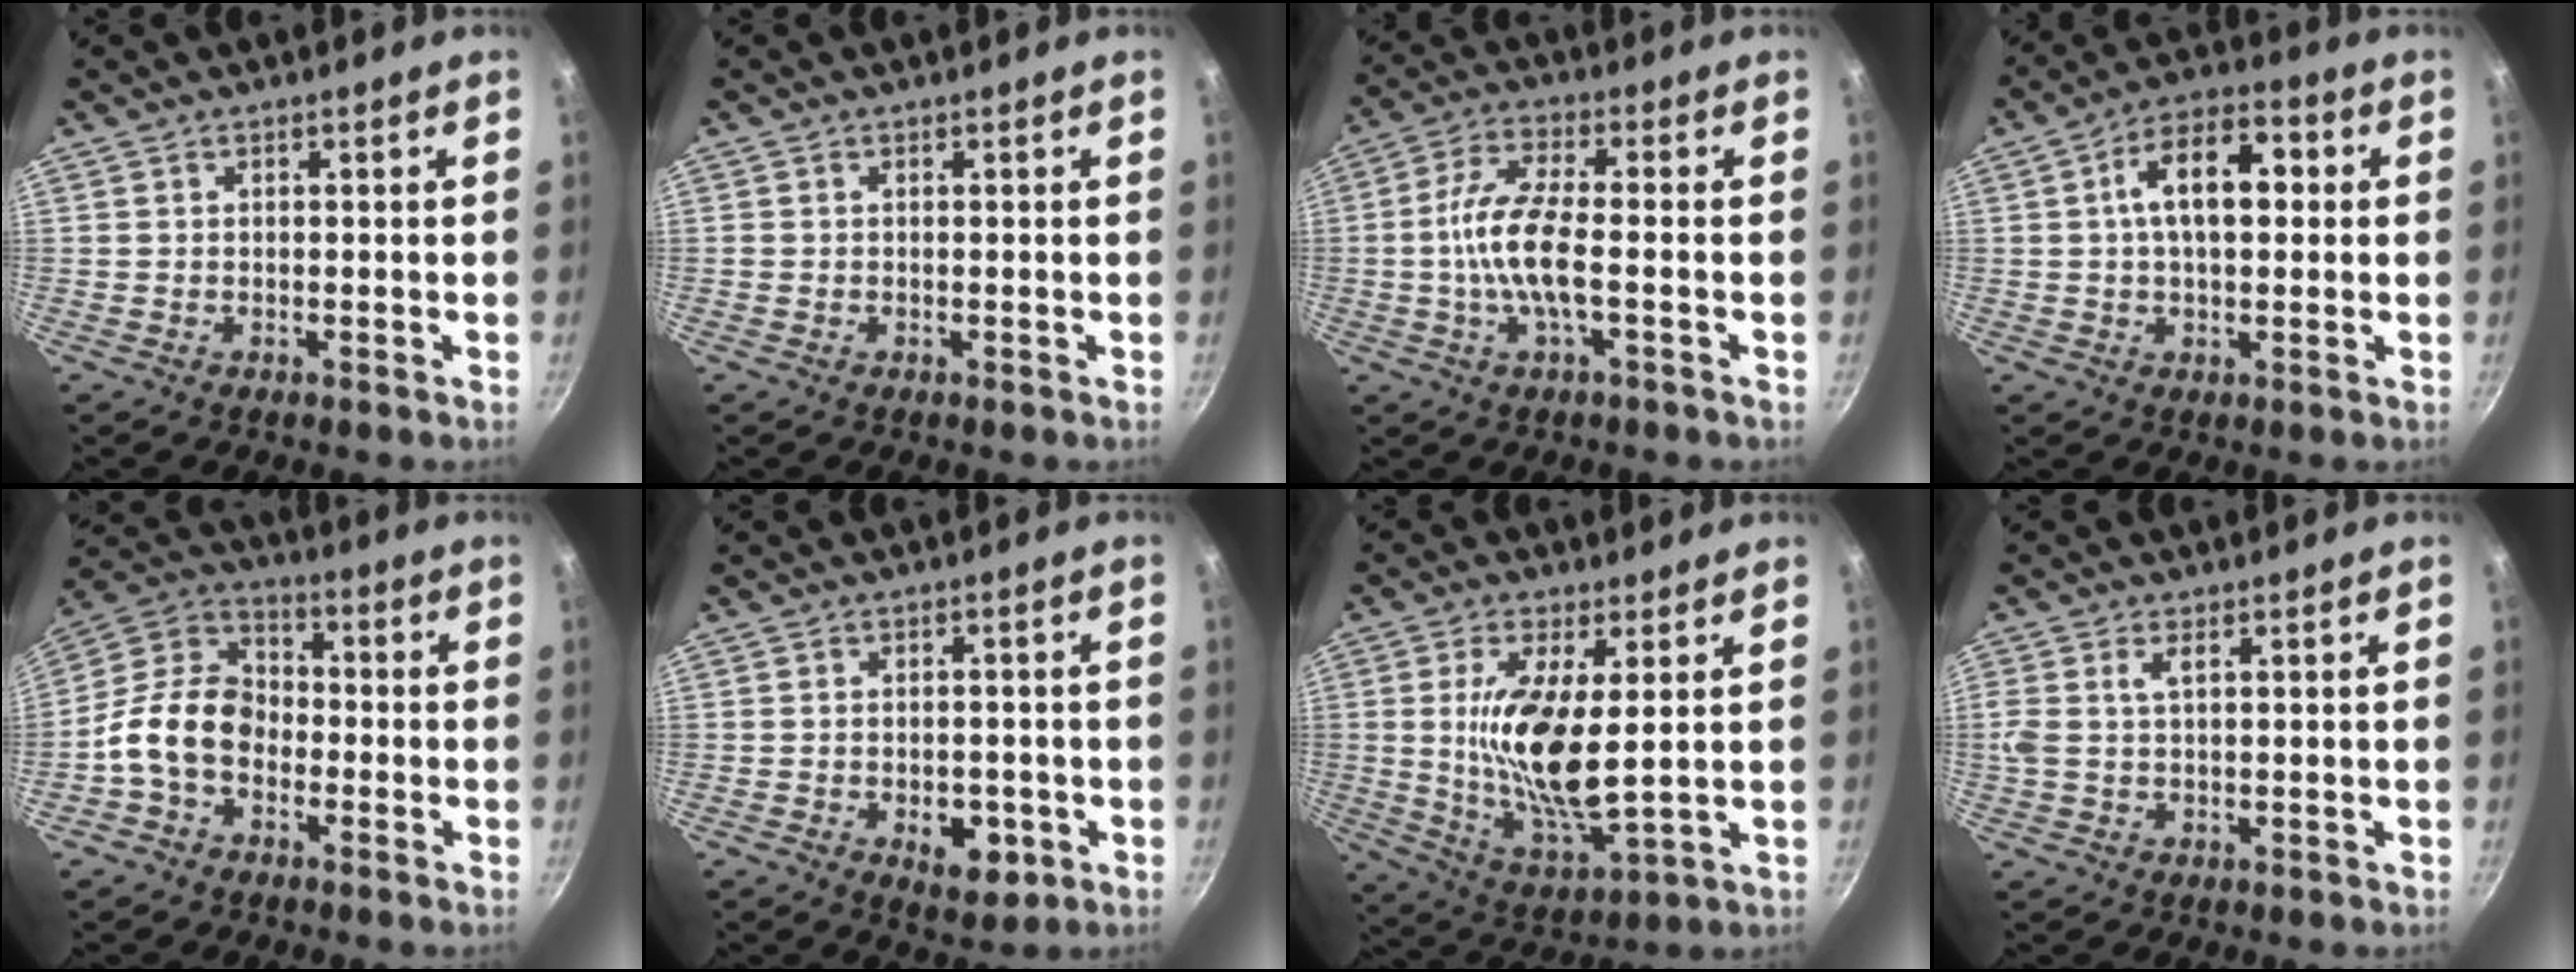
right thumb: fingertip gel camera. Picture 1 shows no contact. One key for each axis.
{"total": 0.0}
{"total": 9.6, "fx": -1.6, "fy": 2.8, "fz": 9.1, "tx": -0.191, "ty": 0.021, "tz": -0.044}
{"total": 12.0, "fx": 1.7, "fy": 6.7, "fz": 9.7, "tx": -0.125, "ty": 0.026, "tz": 0.014}
{"total": 12.0, "fx": -3.6, "fy": 8.6, "fz": 7.6, "tx": -0.106, "ty": 0.043, "tz": -0.093}
{"total": 6.7, "fx": -2.2, "fy": 3.9, "fz": 4.9, "tx": -0.043, "ty": 0.006, "tz": -0.023}
{"total": 14.4, "fx": 2.1, "fy": 5.0, "fz": 13.4, "tx": -0.260, "ty": -0.023, "tz": 0.044}
{"total": 3.2, "fx": 0.9, "fy": 1.3, "fz": 2.7, "tx": -0.057, "ty": 0.003, "tz": 0.019}